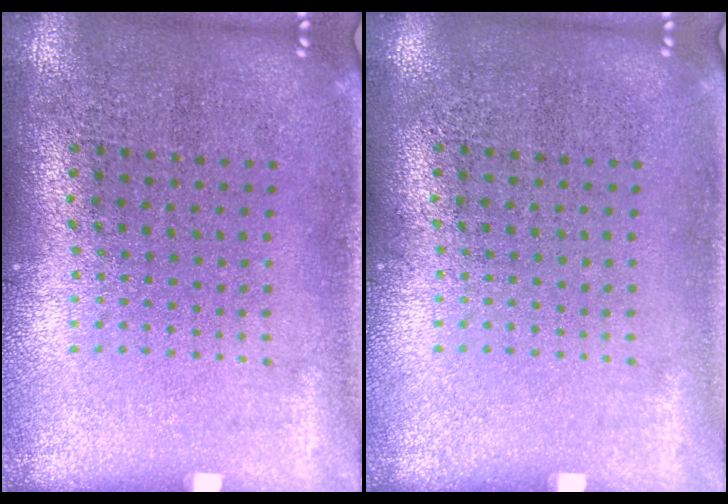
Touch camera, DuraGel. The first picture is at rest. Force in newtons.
{"total": 0.0}